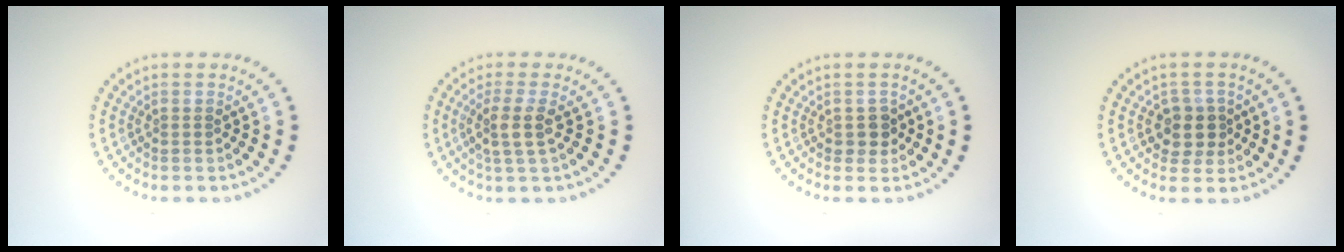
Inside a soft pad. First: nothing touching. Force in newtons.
{"total": 2.4, "press": 2.0, "slide": 1.4}
{"total": 1.6, "press": 1.4, "slide": 0.7}
{"total": 2.6, "press": 2.3, "slide": 1.2}